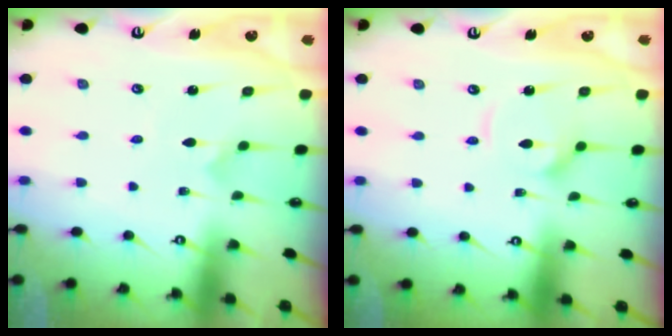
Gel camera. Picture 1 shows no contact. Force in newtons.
{"total": 6.1, "press": 6.1, "slide": 0.6}